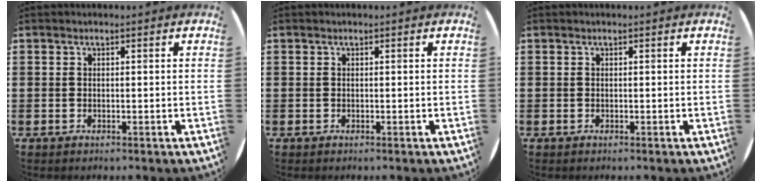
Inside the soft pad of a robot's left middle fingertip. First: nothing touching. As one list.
[{"total": 0.0}, {"total": 0.0}]